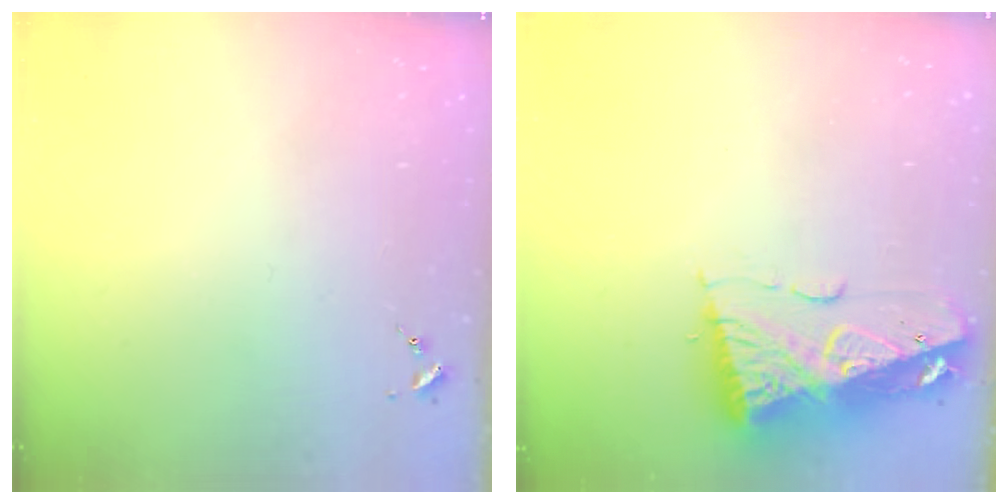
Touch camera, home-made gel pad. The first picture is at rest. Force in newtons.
{"total": 10.8, "press": 10.7, "slide": 1.0}